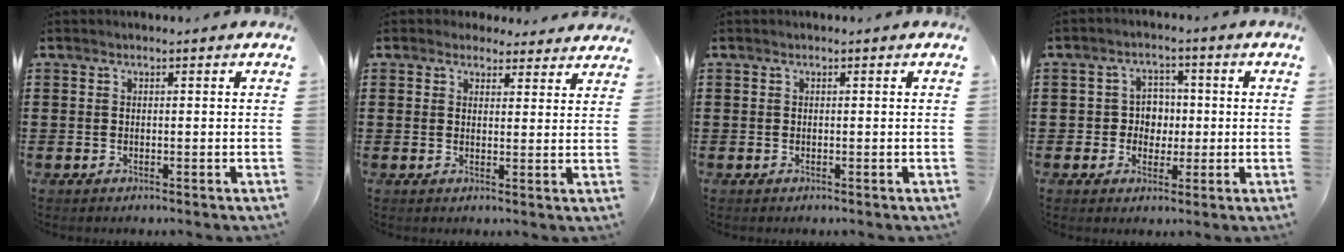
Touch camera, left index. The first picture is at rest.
{"total": 3.0, "force": [2.7, 1.3, 0.3], "torque": [-0.008, -0.005, 0.050]}
{"total": 0.0}
{"total": 4.2, "force": [-0.2, 4.0, 1.5], "torque": [-0.039, 0.007, -0.011]}